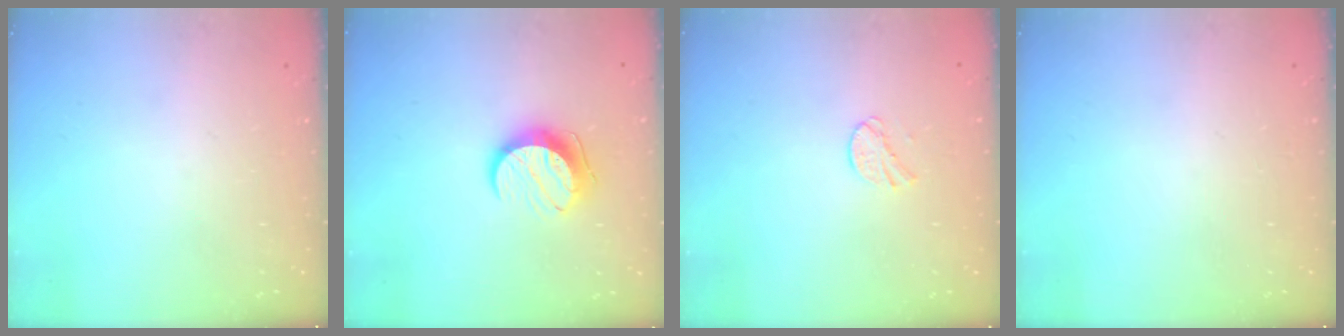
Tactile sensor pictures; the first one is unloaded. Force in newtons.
{"total": 10.4, "press": 10.4, "slide": 0.9}
{"total": 6.1, "press": 6.1, "slide": 0.6}
{"total": 0.0}